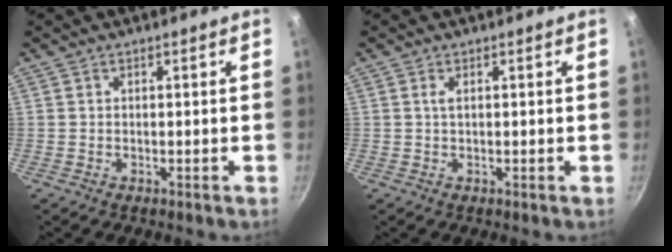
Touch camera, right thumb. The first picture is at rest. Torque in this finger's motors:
{"motor_torque": [0.03, -0.61, -0.31, -0.05, -0.04]}